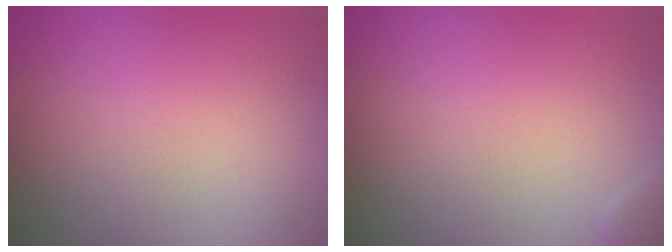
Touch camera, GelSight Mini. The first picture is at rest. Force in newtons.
{"total": 1.2, "press": 1.2, "slide": 0.2}